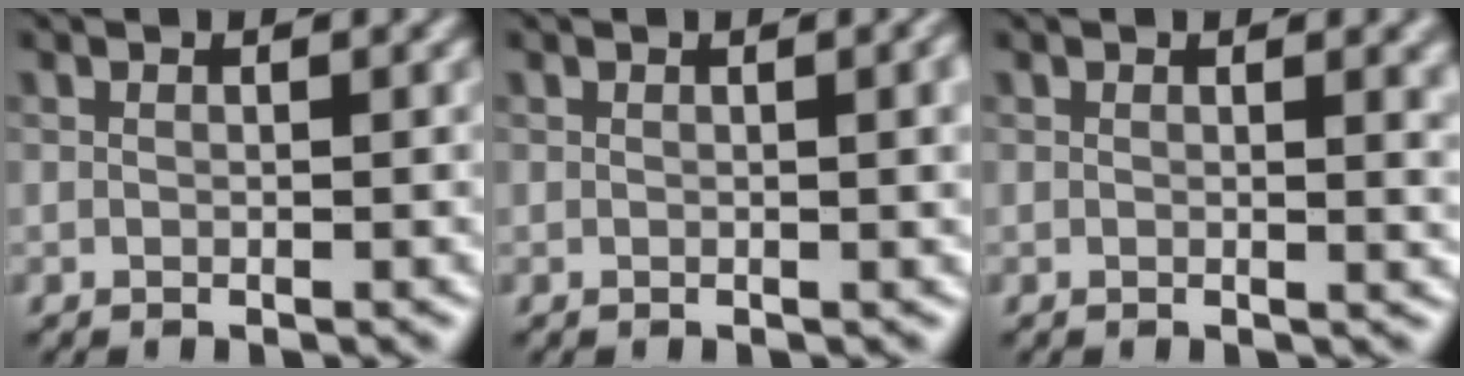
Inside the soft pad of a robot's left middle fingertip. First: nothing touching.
{"total": 2.4, "force": [0.4, 0.7, 2.3], "torque": [-0.023, 0.005, 0.002]}
{"total": 2.3, "force": [0.8, 0.8, 2.0], "torque": [-0.014, 0.001, 0.008]}